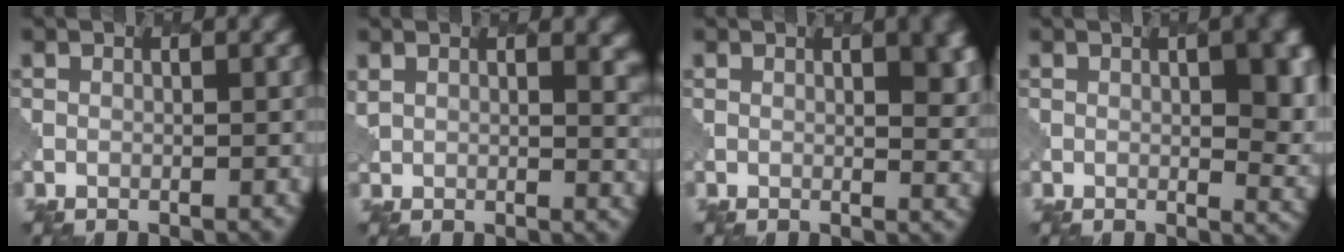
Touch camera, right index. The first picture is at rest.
{"total": 5.9, "force": [3.0, 3.3, 3.9], "torque": [-0.043, 0.002, 0.048]}
{"total": 6.2, "force": [1.8, 2.8, 5.2], "torque": [-0.026, 0.007, 0.022]}
{"total": 6.9, "force": [1.3, 2.8, 6.1], "torque": [-0.061, -0.004, 0.022]}